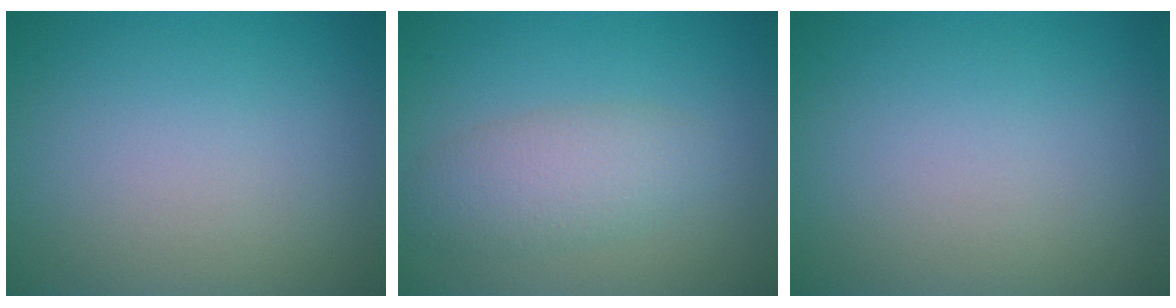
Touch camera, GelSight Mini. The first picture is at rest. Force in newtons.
{"total": 3.5, "press": 3.5, "slide": 0.1}
{"total": 0.0}